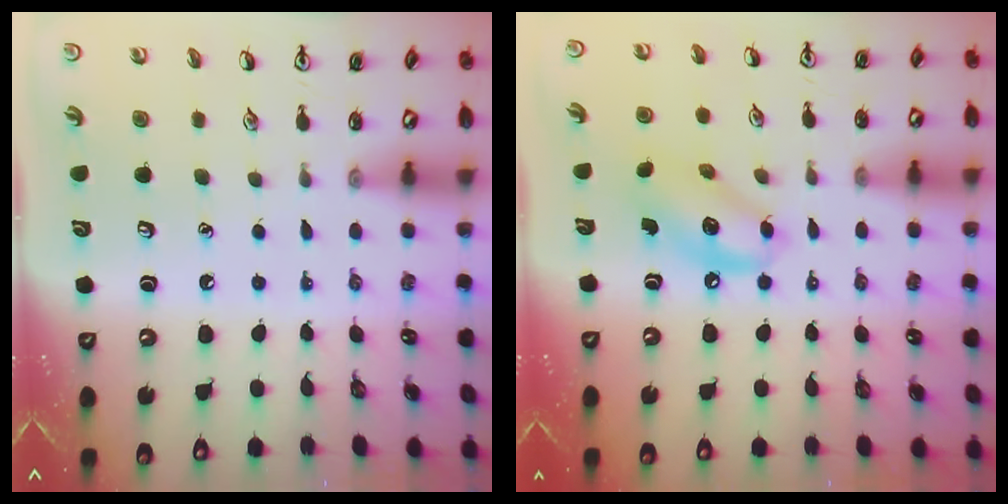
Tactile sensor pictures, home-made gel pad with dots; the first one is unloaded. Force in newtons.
{"total": 10.3, "press": 10.0, "slide": 2.3}